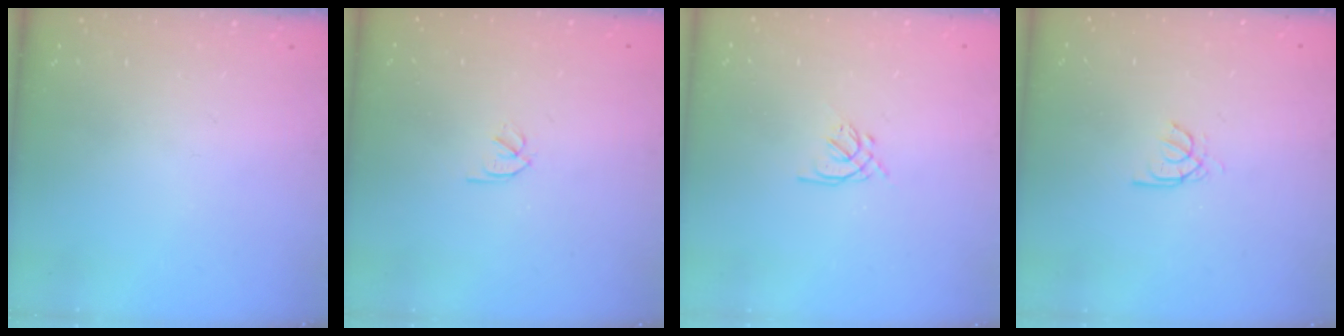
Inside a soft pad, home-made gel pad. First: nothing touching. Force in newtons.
{"total": 1.8, "press": 1.7, "slide": 0.5}
{"total": 1.6, "press": 1.5, "slide": 0.6}
{"total": 2.4, "press": 2.4, "slide": 0.3}